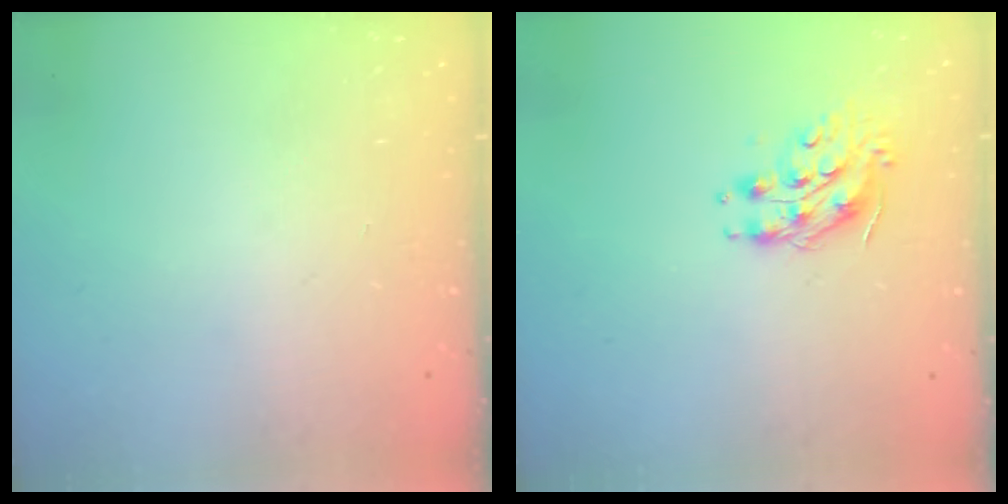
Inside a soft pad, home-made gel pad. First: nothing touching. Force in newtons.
{"total": 8.9, "press": 8.9, "slide": 0.7}